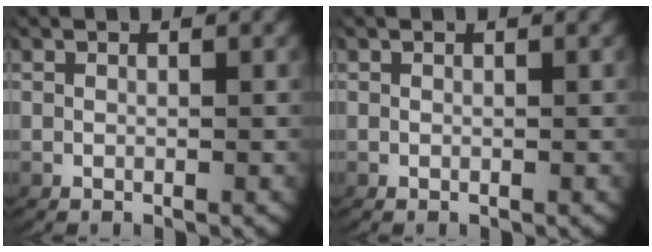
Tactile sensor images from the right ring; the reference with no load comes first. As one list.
[{"total": 0.0}]